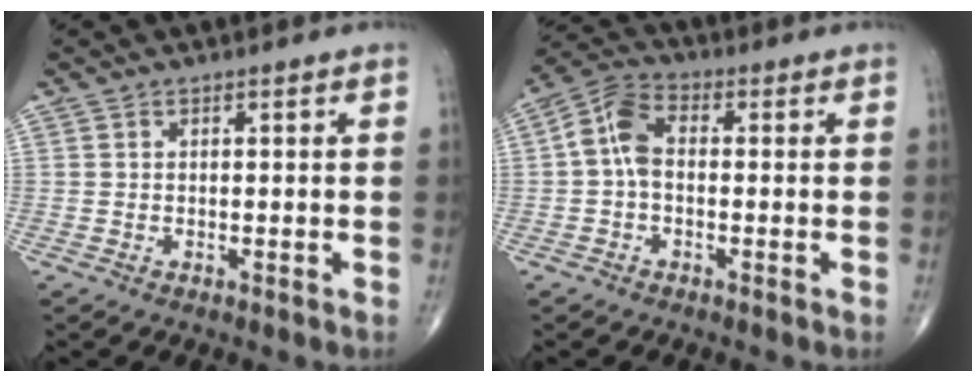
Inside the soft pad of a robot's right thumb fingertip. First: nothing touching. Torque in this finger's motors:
{"motor_torque": [1.19, 1.13, 1.12, 0.04, 0.06]}